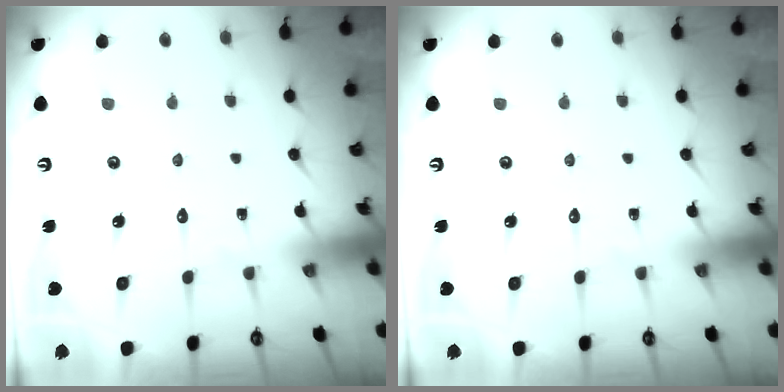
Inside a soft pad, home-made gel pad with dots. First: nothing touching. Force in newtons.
{"total": 0.0}